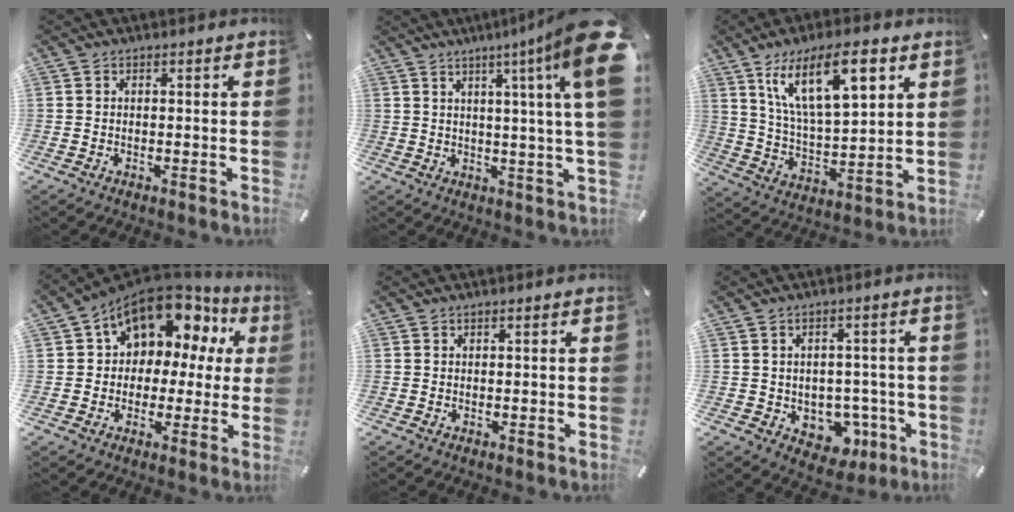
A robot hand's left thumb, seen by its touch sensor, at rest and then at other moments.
{"total": 16.2, "force": [6.0, 0.7, 15.0], "torque": [-0.226, -0.047, 0.080]}
{"total": 17.1, "force": [9.3, 7.0, 12.6], "torque": [-0.236, -0.024, 0.154]}
{"total": 13.3, "force": [7.5, 8.8, 6.6], "torque": [-0.105, -0.056, 0.134]}
{"total": 0.0}
{"total": 7.5, "force": [-1.2, 6.7, 3.2], "torque": [-0.034, 0.004, -0.011]}